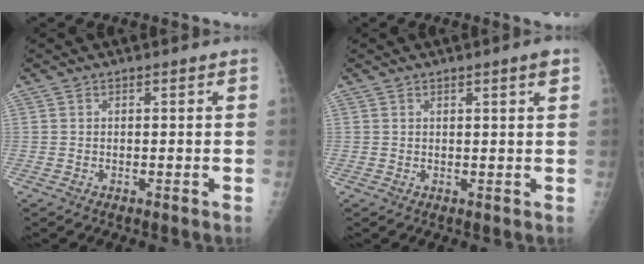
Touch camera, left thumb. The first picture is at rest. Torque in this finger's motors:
{"motor_torque": [-0.12, 0.02, -0.09, -0.11, 0.05]}